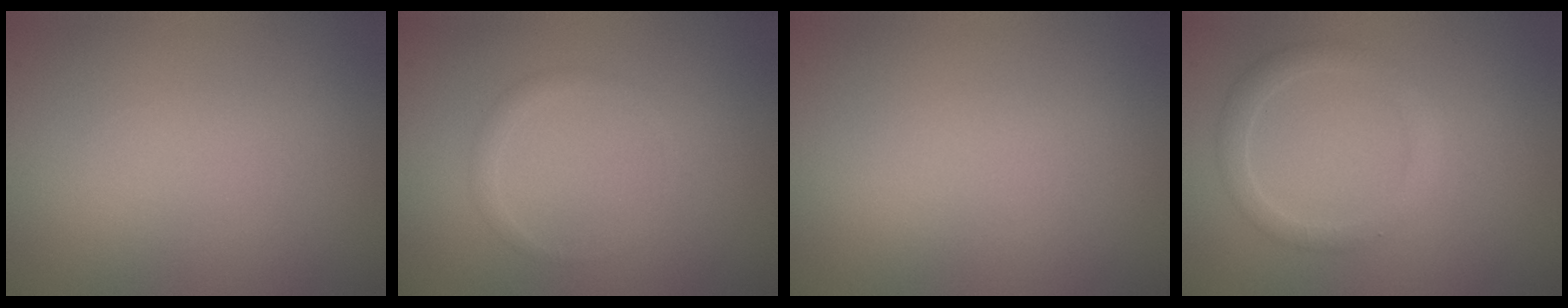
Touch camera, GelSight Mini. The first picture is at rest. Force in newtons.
{"total": 0.9, "press": 0.9, "slide": 0.1}
{"total": 0.0}
{"total": 2.0, "press": 2.0, "slide": 0.1}